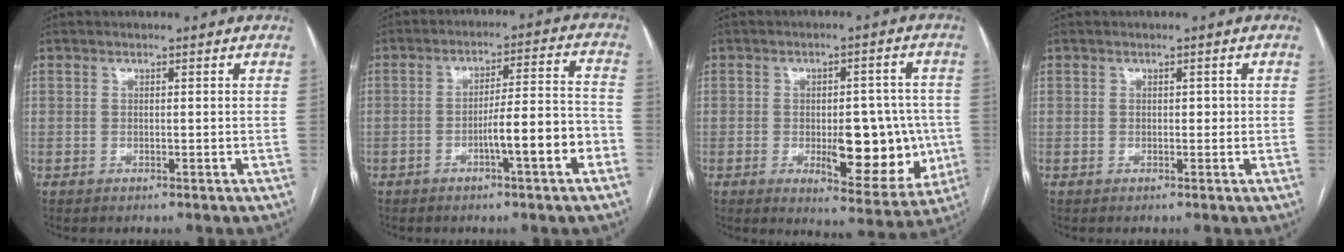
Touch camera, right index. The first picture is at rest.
{"total": 9.3, "force": [-3.9, 0.6, 8.4], "torque": [-0.127, 0.017, -0.057]}
{"total": 12.8, "force": [-2.1, 5.3, 11.4], "torque": [-0.137, 0.004, -0.015]}
{"total": 1.0, "force": [0.0, 0.7, 0.7], "torque": [-0.007, 0.007, 0.001]}